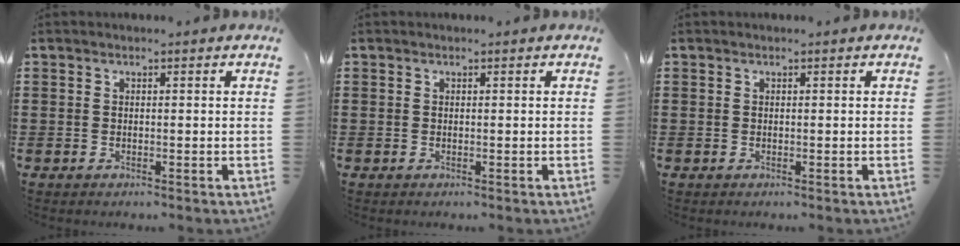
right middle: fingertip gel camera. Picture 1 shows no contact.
{"total": 0.0}
{"total": 0.0}